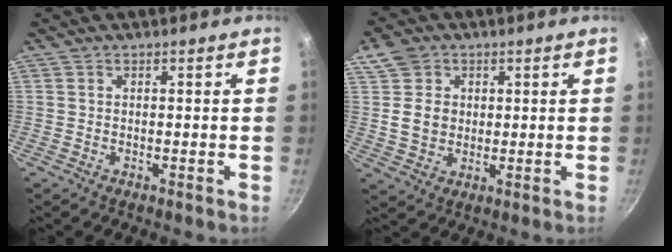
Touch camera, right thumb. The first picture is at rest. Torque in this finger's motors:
{"motor_torque": [-0.28, 0.34, 0.19, -0.12, 0.11]}